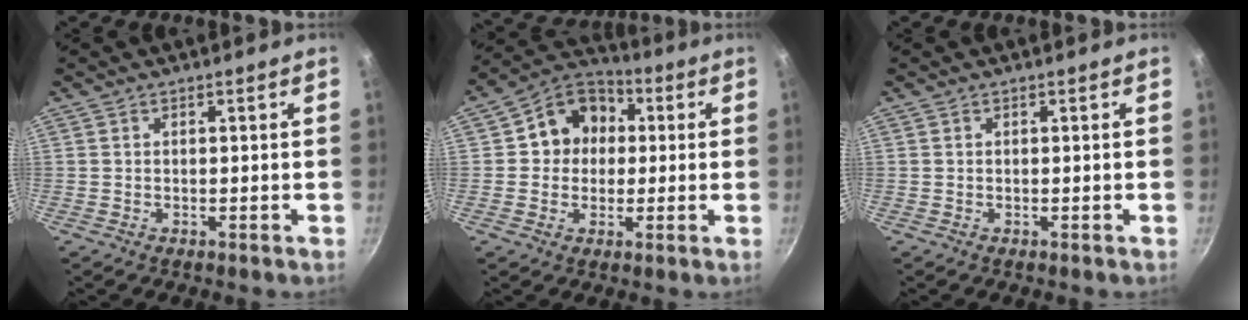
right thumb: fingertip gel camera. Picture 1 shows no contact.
{"total": 10.8, "force": [1.3, 9.6, 5.0], "torque": [-0.036, 0.022, 0.000]}
{"total": 0.0}